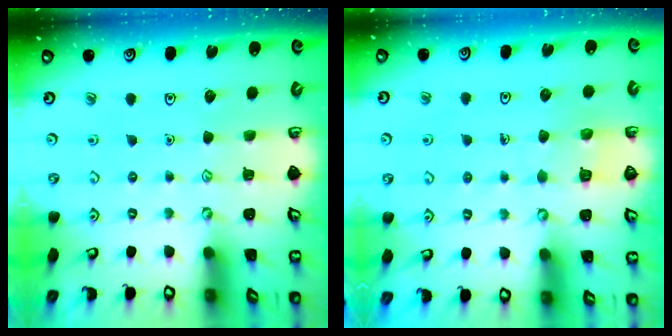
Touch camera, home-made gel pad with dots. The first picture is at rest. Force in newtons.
{"total": 3.0, "press": 3.0, "slide": 0.2}